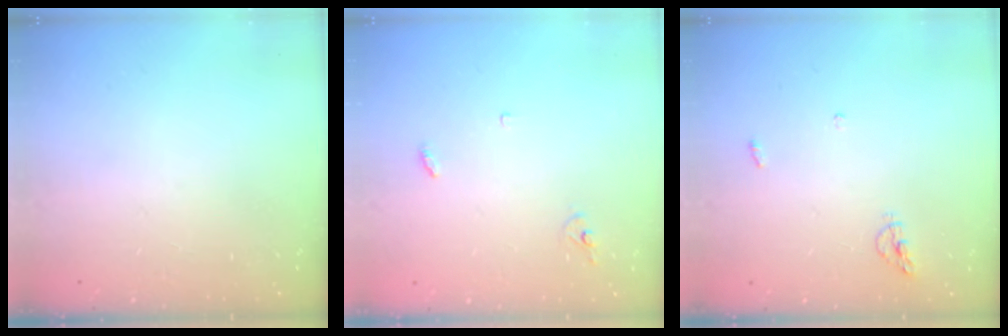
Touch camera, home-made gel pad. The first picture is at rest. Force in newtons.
{"total": 2.9, "press": 2.9, "slide": 0.2}
{"total": 4.6, "press": 4.5, "slide": 1.0}